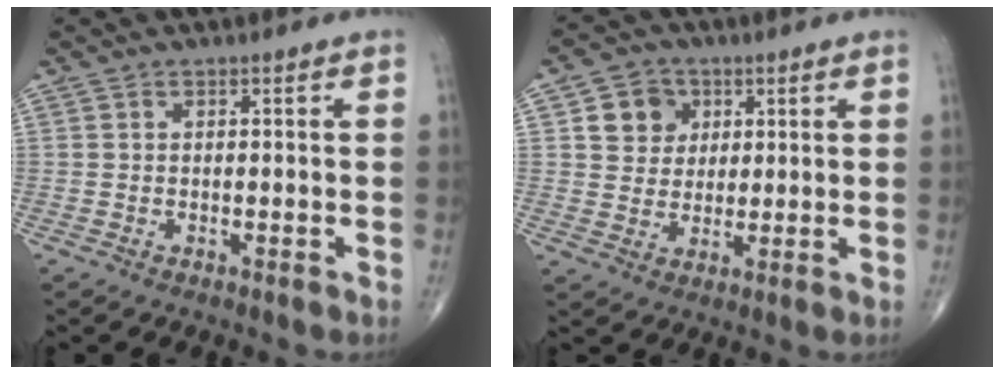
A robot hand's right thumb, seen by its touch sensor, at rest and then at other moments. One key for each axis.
{"total": 7.1, "fx": 2.4, "fy": 6.2, "fz": 2.4, "tx": -0.008, "ty": -0.005, "tz": 0.039}